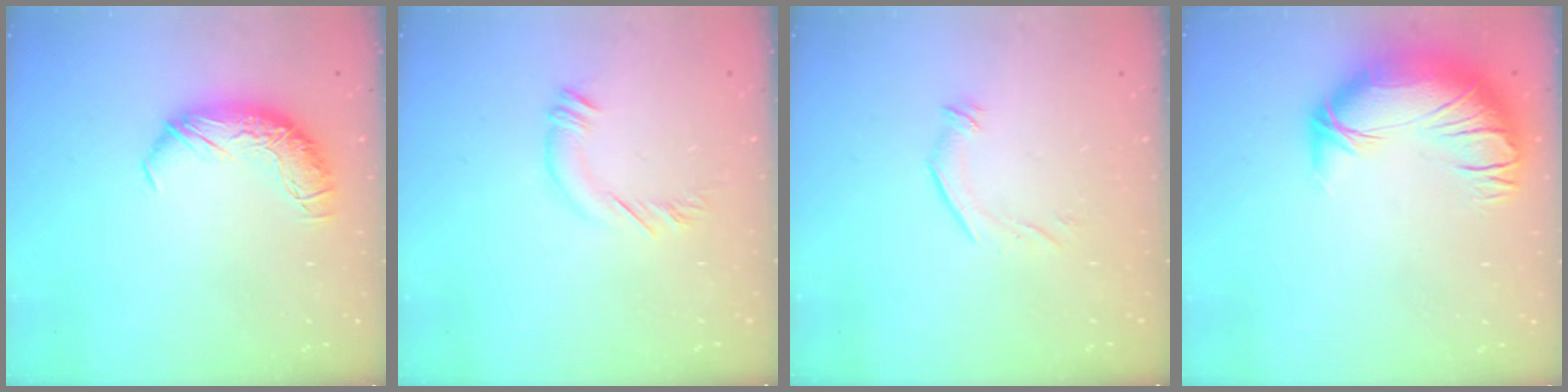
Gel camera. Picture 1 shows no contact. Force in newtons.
{"total": 4.2, "press": 4.2, "slide": 0.4}
{"total": 4.7, "press": 4.5, "slide": 1.4}
{"total": 3.8, "press": 2.3, "slide": 3.0}